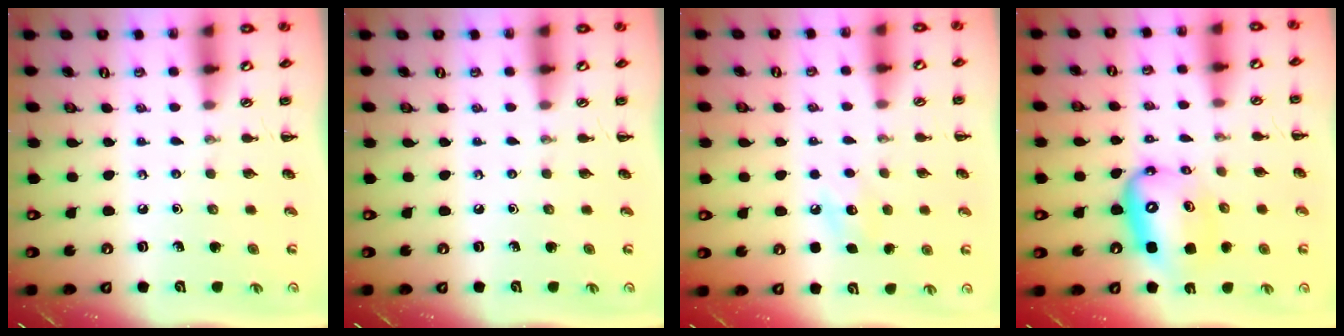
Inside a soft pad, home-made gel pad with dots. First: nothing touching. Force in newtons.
{"total": 0.0}
{"total": 7.8, "press": 7.6, "slide": 1.7}
{"total": 12.5, "press": 12.1, "slide": 3.1}